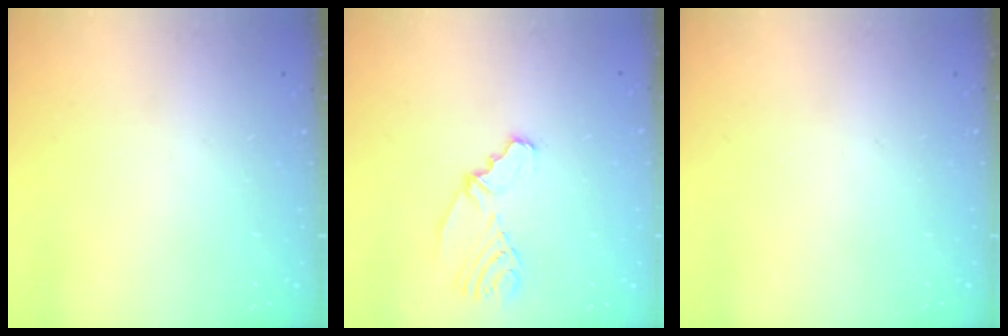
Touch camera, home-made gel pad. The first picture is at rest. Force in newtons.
{"total": 4.7, "press": 2.3, "slide": 4.1}
{"total": 0.0}